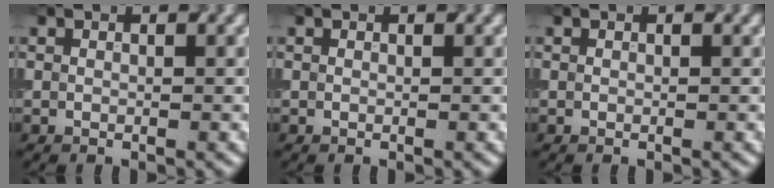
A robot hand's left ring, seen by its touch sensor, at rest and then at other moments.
{"total": 0.0}
{"total": 0.0}